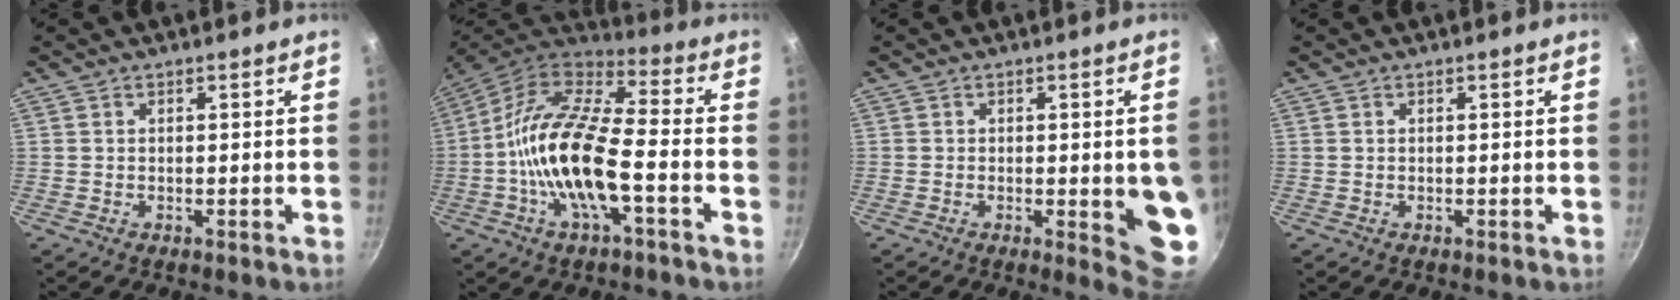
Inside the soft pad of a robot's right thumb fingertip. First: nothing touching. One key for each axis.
{"total": 17.9, "fx": -4.2, "fy": 6.6, "fz": 16.2, "tx": -0.304, "ty": 0.038, "tz": -0.099}
{"total": 8.4, "fx": -1.1, "fy": 2.5, "fz": 7.9, "tx": -0.072, "ty": -0.010, "tz": -0.012}
{"total": 0.0}